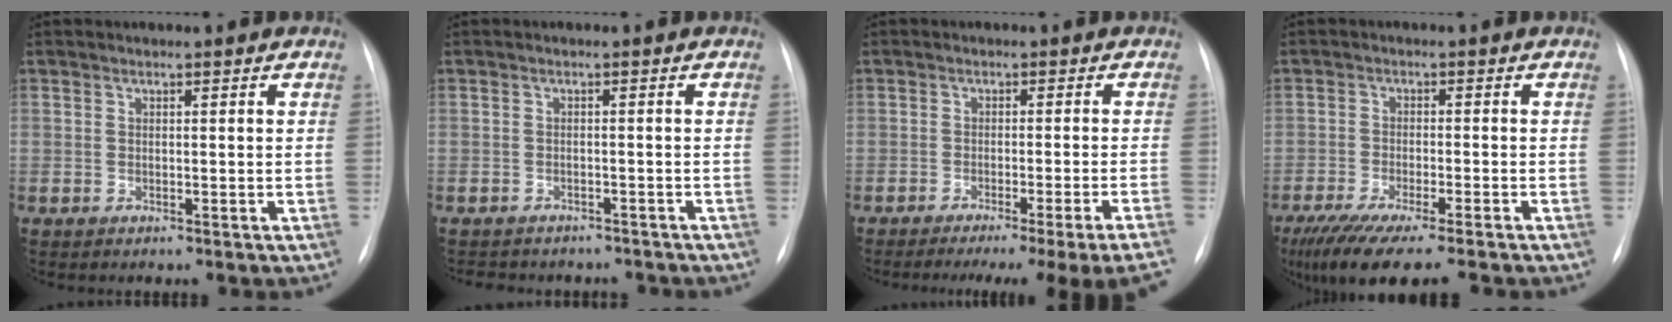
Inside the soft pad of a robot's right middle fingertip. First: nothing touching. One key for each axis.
{"total": 8.5, "fx": -7.5, "fy": 3.5, "fz": 2.0, "tx": -0.032, "ty": 0.007, "tz": -0.085}
{"total": 14.9, "fx": -12.5, "fy": -2.2, "fz": 7.9, "tx": -0.060, "ty": -0.031, "tz": -0.162}
{"total": 12.3, "fx": -9.8, "fy": 1.1, "fz": 7.5, "tx": -0.120, "ty": -0.030, "tz": -0.157}